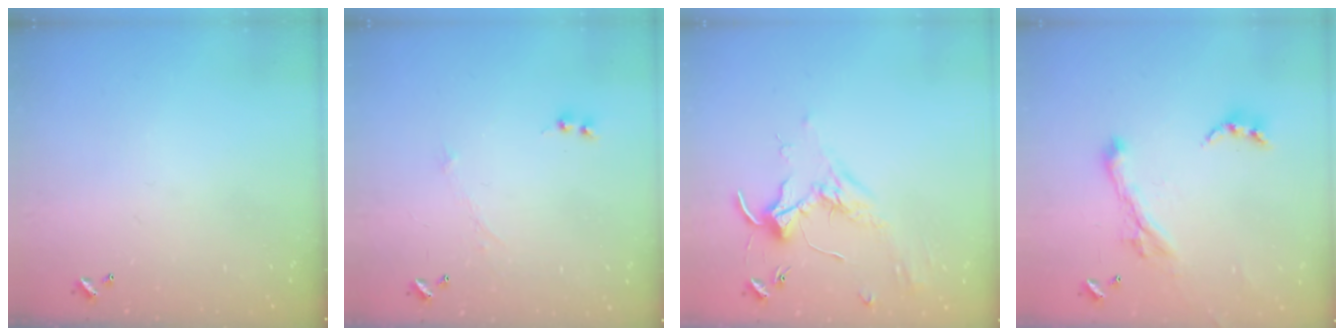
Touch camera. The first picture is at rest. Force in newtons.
{"total": 0.0}
{"total": 1.7, "press": 1.7, "slide": 0.4}
{"total": 2.8, "press": 2.5, "slide": 1.3}